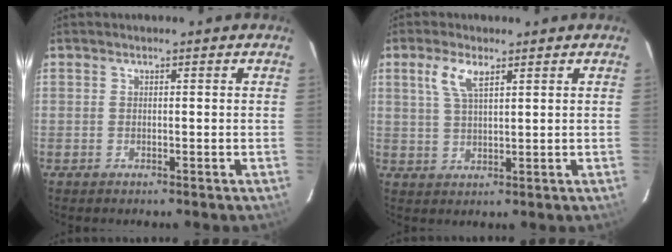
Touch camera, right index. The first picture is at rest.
{"total": 4.9, "force": [2.6, 1.7, 3.8], "torque": [-0.079, 0.007, 0.053]}